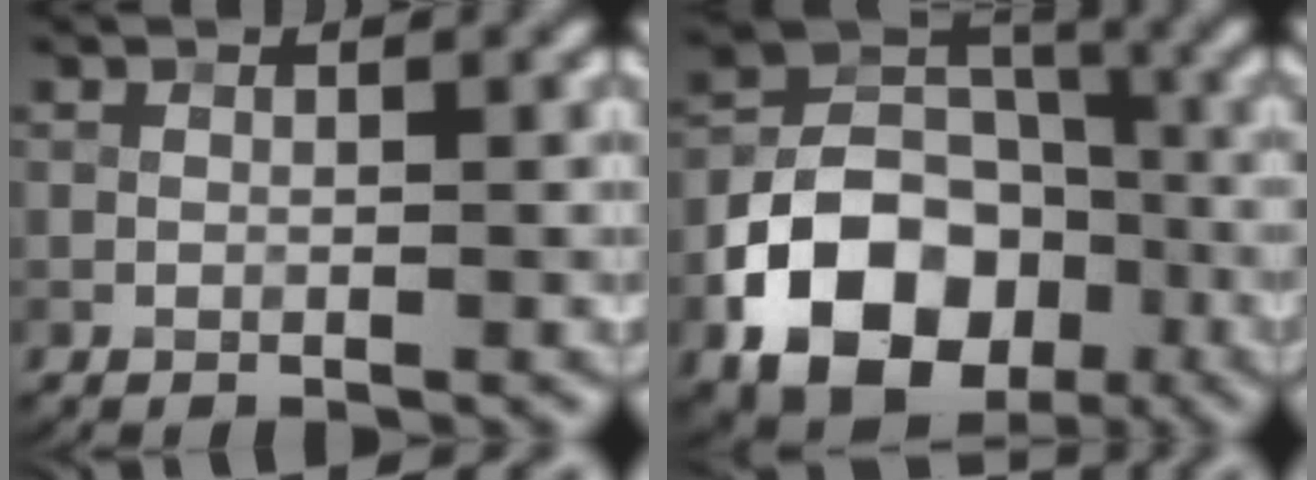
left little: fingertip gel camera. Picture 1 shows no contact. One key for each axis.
{"total": 12.0, "fx": -5.0, "fy": 8.5, "fz": 6.8, "tx": -0.129, "ty": -0.009, "tz": -0.089}